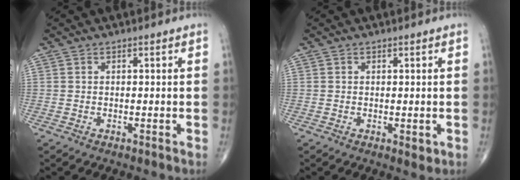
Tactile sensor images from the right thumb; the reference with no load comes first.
{"total": 1.3, "force": [-0.1, 0.8, 1.1], "torque": [-0.012, -0.004, -0.001]}